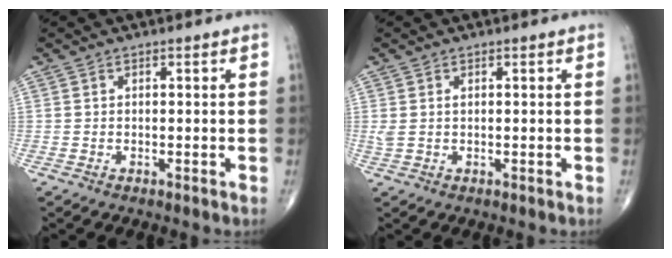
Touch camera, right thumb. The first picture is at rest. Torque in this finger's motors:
{"motor_torque": [0.62, 0.50, 0.47, 0.33, 0.00]}